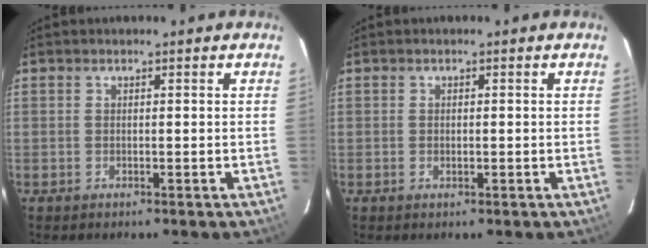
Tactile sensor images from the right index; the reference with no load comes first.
{"total": 0.8, "force": [-0.1, 0.6, 0.4], "torque": [-0.007, 0.000, -0.002]}